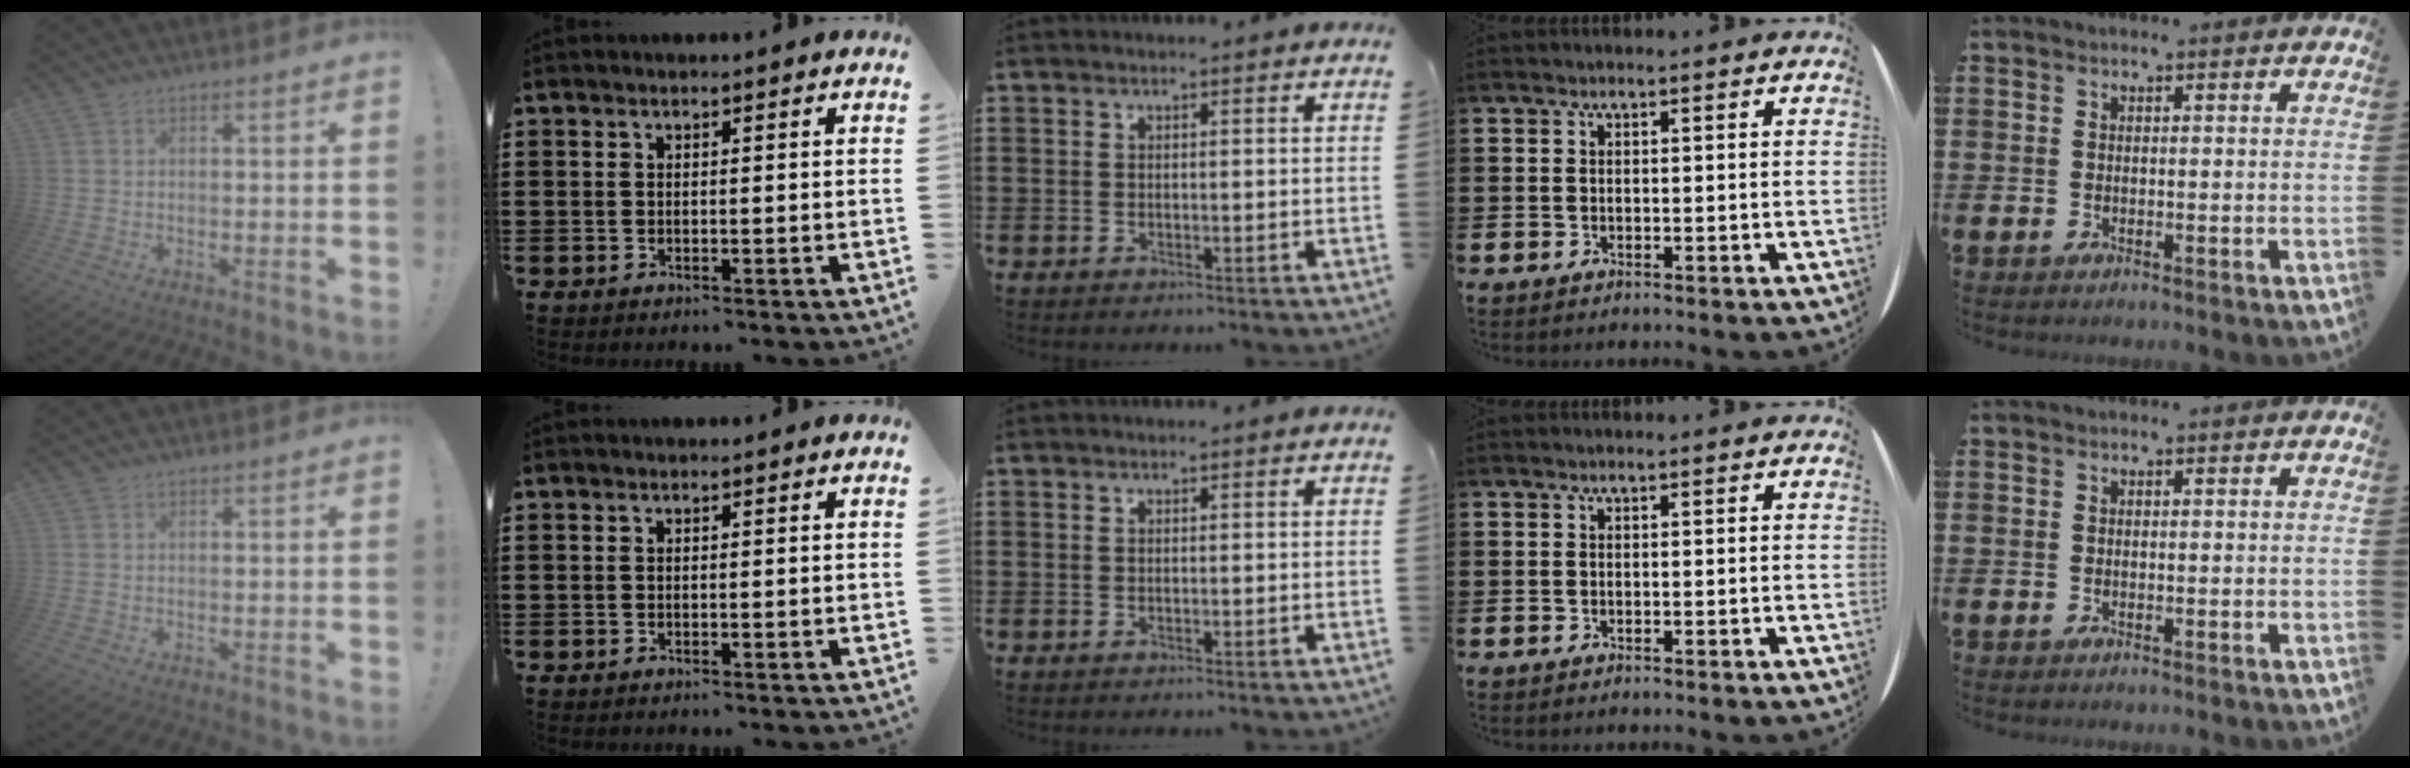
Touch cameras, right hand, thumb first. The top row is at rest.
{}